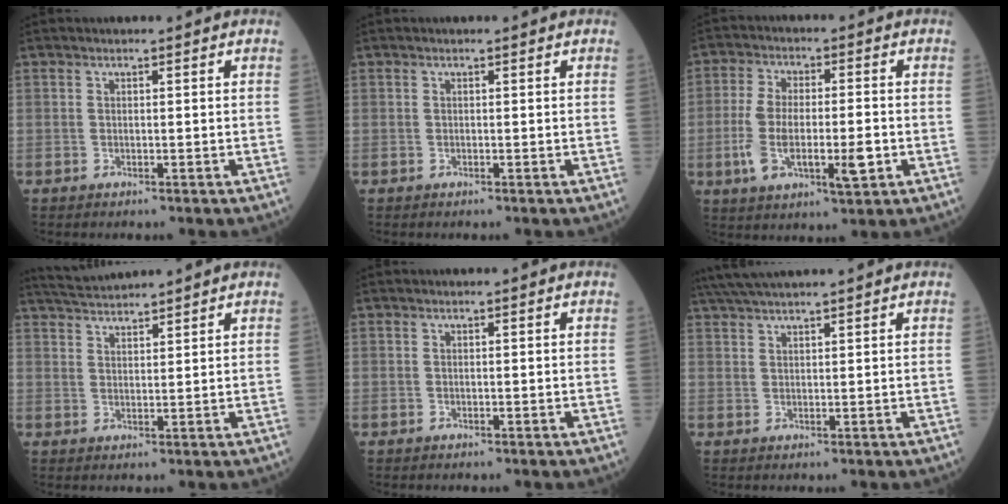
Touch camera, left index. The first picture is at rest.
{"total": 0.0}
{"total": 11.0, "force": [-2.7, 3.8, 9.9], "torque": [-0.195, -0.004, -0.044]}
{"total": 5.1, "force": [4.9, -0.6, 1.0], "torque": [-0.025, 0.024, 0.095]}
{"total": 0.0}
{"total": 7.2, "force": [6.4, -0.5, 3.4], "torque": [-0.061, 0.037, 0.111]}